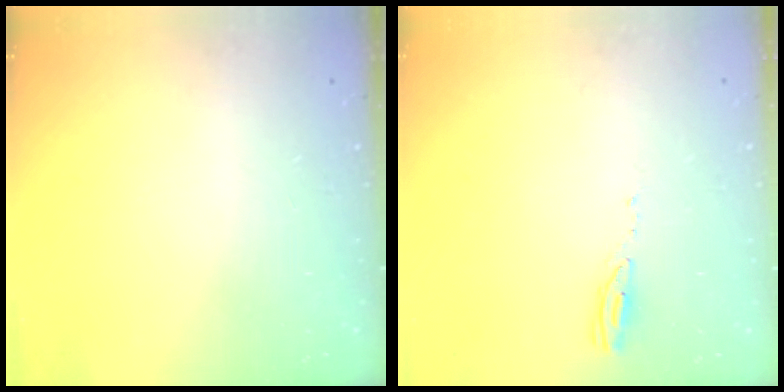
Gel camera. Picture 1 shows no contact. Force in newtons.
{"total": 3.4, "press": 3.3, "slide": 0.3}